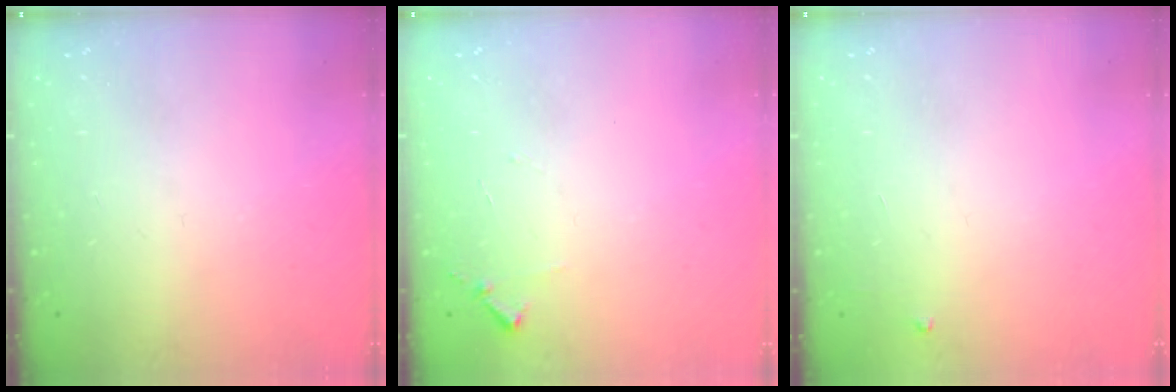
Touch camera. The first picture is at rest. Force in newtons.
{"total": 6.8, "press": 6.8, "slide": 0.6}
{"total": 2.6, "press": 2.6, "slide": 0.4}